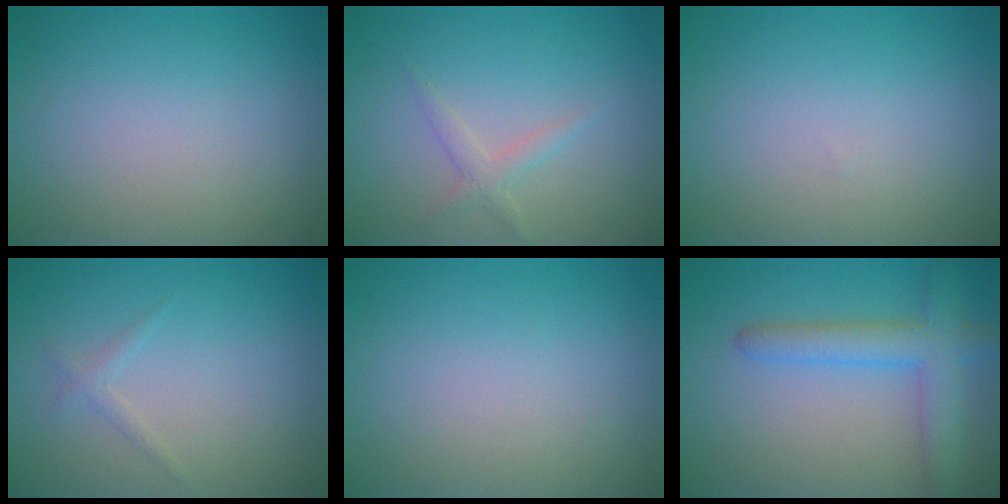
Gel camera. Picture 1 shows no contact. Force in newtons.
{"total": 1.5, "press": 1.5, "slide": 0.0}
{"total": 0.0}
{"total": 0.9, "press": 0.9, "slide": 0.1}
{"total": 0.0}
{"total": 4.4, "press": 4.4, "slide": 0.3}